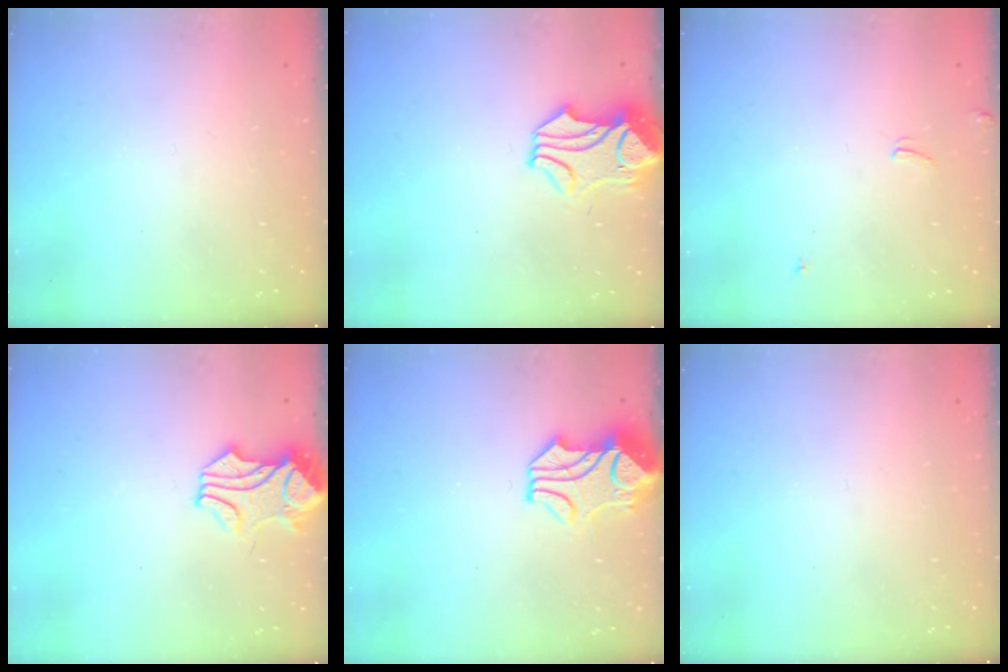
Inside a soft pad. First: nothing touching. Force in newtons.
{"total": 1.4, "press": 0.6, "slide": 1.3}
{"total": 3.5, "press": 3.5, "slide": 0.4}
{"total": 1.8, "press": 1.7, "slide": 0.5}
{"total": 2.0, "press": 1.8, "slide": 1.0}
{"total": 0.0}